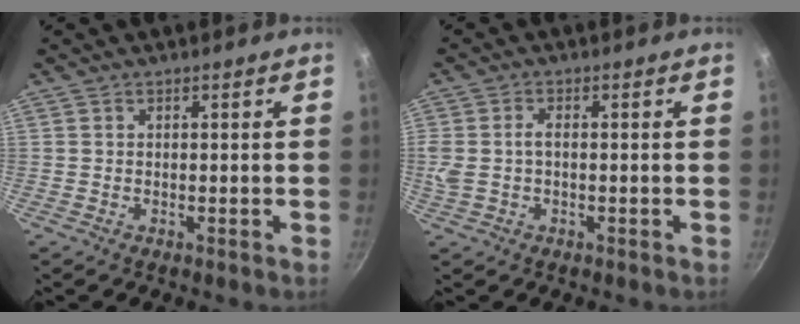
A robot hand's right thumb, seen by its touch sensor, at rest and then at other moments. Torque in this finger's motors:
{"motor_torque": [-0.02, 0.06, 0.02, -0.01, 0.06]}